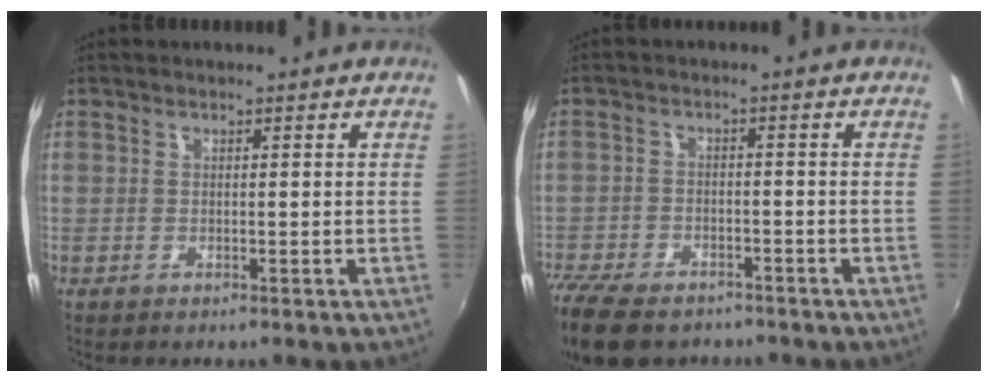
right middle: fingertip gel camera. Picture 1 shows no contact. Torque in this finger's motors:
{"motor_torque": [1.04, -1.09, 0.20, 0.15]}